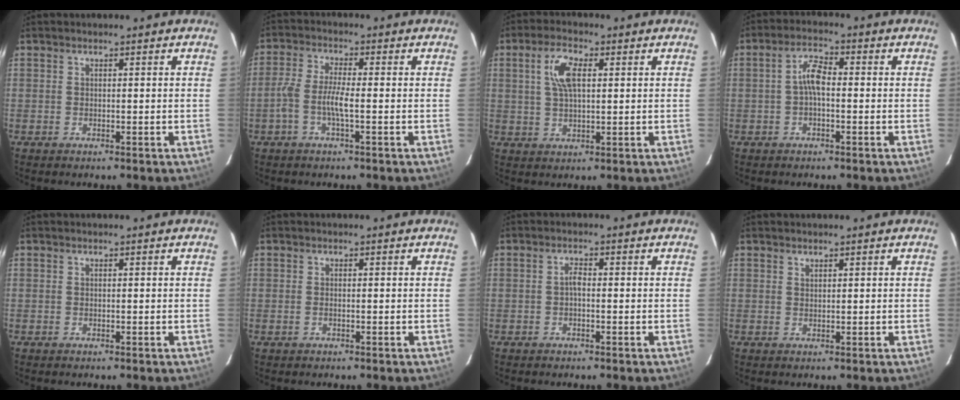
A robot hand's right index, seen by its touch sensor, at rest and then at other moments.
{"total": 4.9, "force": [-1.6, 0.5, 4.7], "torque": [-0.104, 0.005, -0.034]}
{"total": 6.5, "force": [1.8, 2.8, 5.5], "torque": [-0.105, 0.010, 0.035]}
{"total": 4.0, "force": [-0.6, 1.6, 3.6], "torque": [-0.075, 0.015, -0.013]}
{"total": 0.0}
{"total": 1.0, "force": [-0.3, 0.6, 0.7], "torque": [-0.016, -0.001, -0.006]}
{"total": 1.4, "force": [-0.4, 0.6, 1.2], "torque": [-0.024, 0.007, -0.009]}
{"total": 0.7, "force": [0.7, 0.3, 0.1], "torque": [-0.003, 0.001, 0.013]}